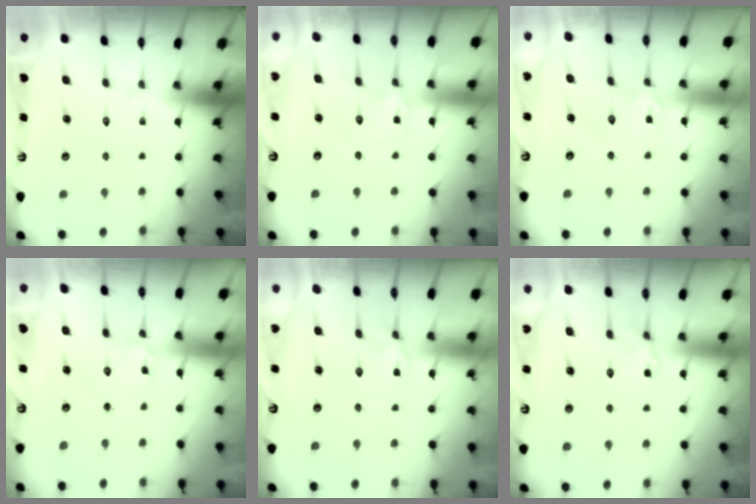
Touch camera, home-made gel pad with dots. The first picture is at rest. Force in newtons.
{"total": 2.1, "press": 2.1, "slide": 0.1}
{"total": 0.0}
{"total": 1.0, "press": 1.0, "slide": 0.0}
{"total": 2.0, "press": 1.9, "slide": 0.3}
{"total": 3.4, "press": 3.0, "slide": 1.7}